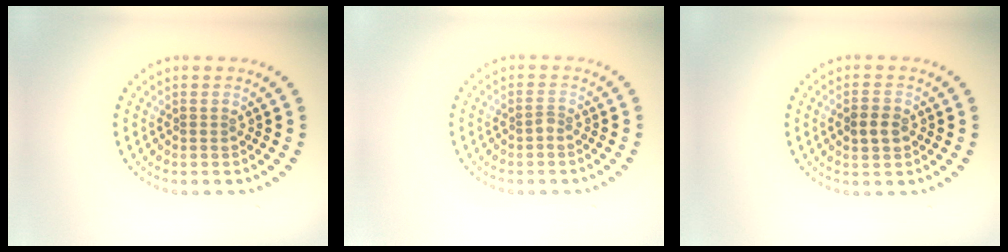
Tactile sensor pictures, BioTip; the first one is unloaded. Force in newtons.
{"total": 0.7, "press": 0.5, "slide": 0.5}
{"total": 2.3, "press": 2.3, "slide": 0.2}